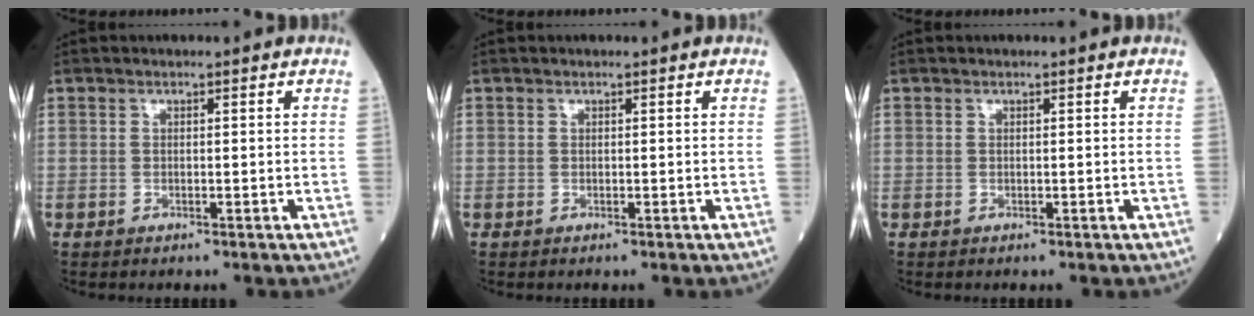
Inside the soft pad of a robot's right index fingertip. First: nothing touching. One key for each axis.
{"total": 0.0}
{"total": 0.0}